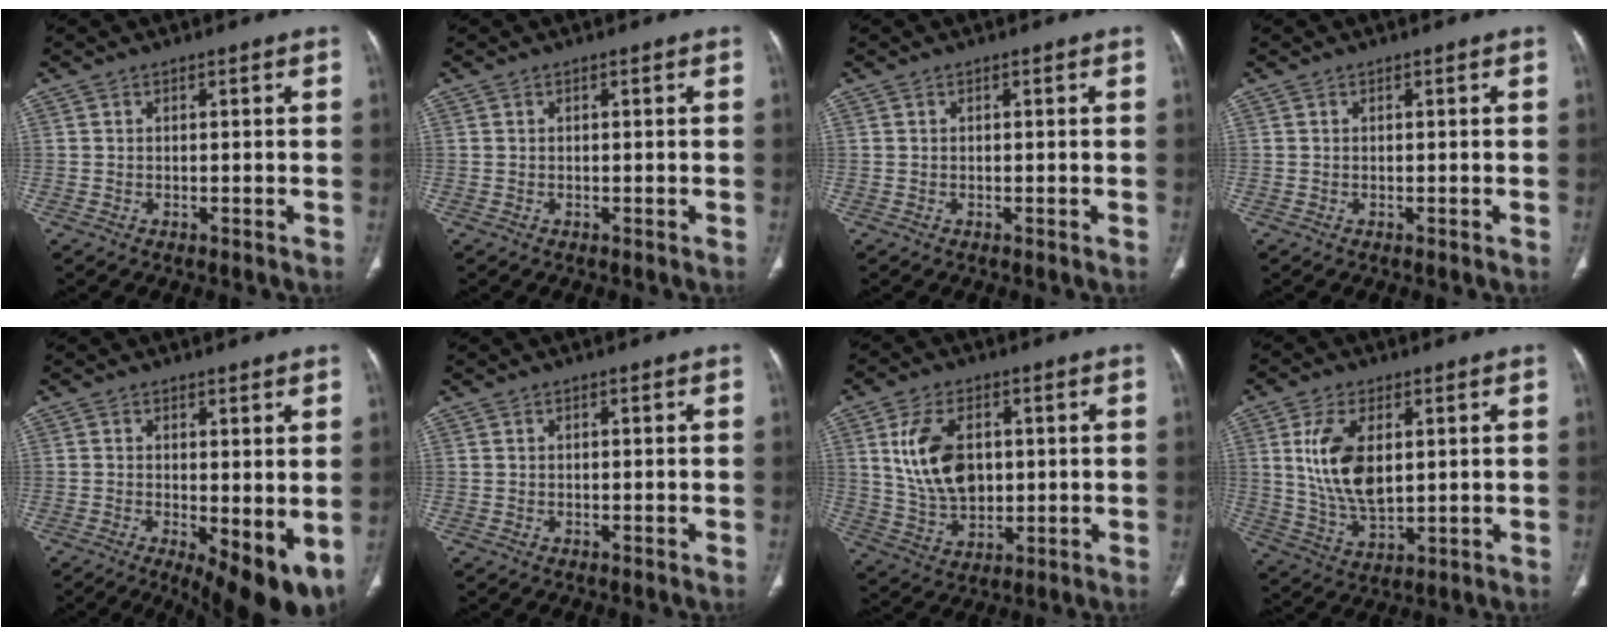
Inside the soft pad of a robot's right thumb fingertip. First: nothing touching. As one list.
[{"total": 0.0}, {"total": 0.0}, {"total": 0.0}, {"total": 10.8, "force": [-1.8, 4.0, 9.9], "torque": [-0.136, -0.026, -0.014]}, {"total": 0.0}, {"total": 12.4, "force": [2.4, 8.0, 9.1], "torque": [-0.152, -0.009, 0.055]}, {"total": 12.1, "force": [2.6, 6.4, 9.9], "torque": [-0.187, -0.016, 0.059]}]